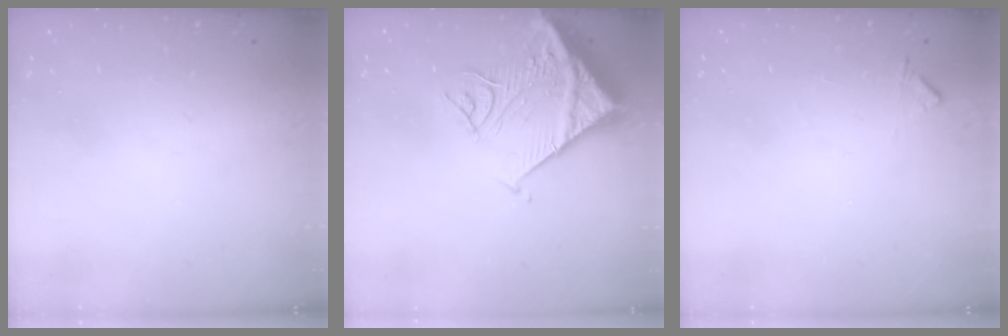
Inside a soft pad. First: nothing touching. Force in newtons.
{"total": 13.5, "press": 13.4, "slide": 1.8}
{"total": 5.7, "press": 5.7, "slide": 0.4}